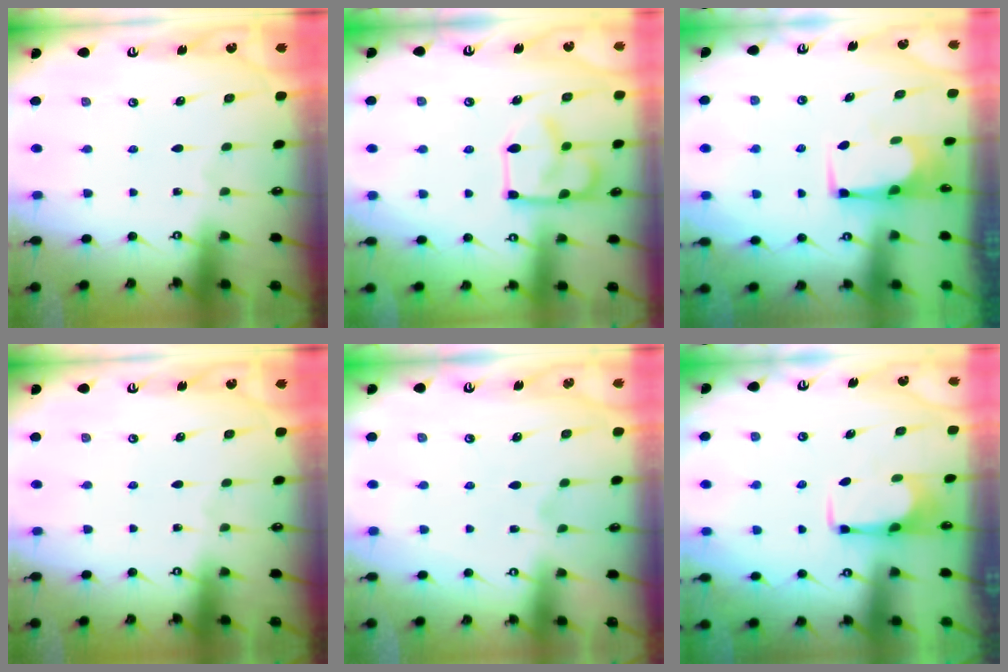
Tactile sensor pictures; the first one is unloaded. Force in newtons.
{"total": 11.0, "press": 10.9, "slide": 1.4}
{"total": 2.1, "press": 2.1, "slide": 0.1}
{"total": 0.0}
{"total": 1.1, "press": 0.1, "slide": 1.1}
{"total": 2.8, "press": 2.8, "slide": 0.5}